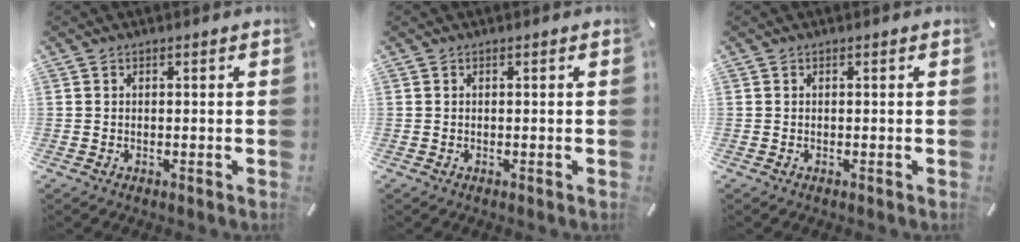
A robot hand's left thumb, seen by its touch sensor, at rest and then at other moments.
{"total": 0.0}
{"total": 0.0}